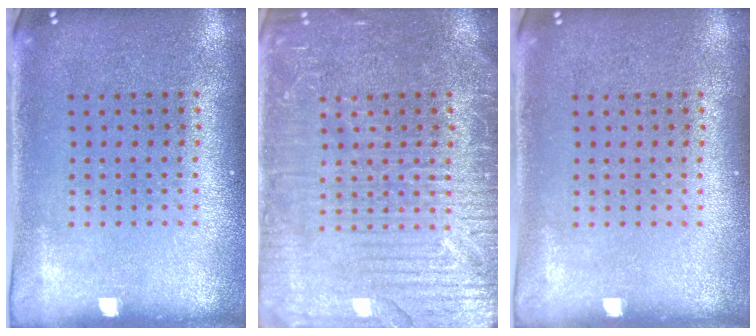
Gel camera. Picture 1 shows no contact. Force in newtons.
{"total": 3.8, "press": 3.8, "slide": 0.4}
{"total": 0.0}